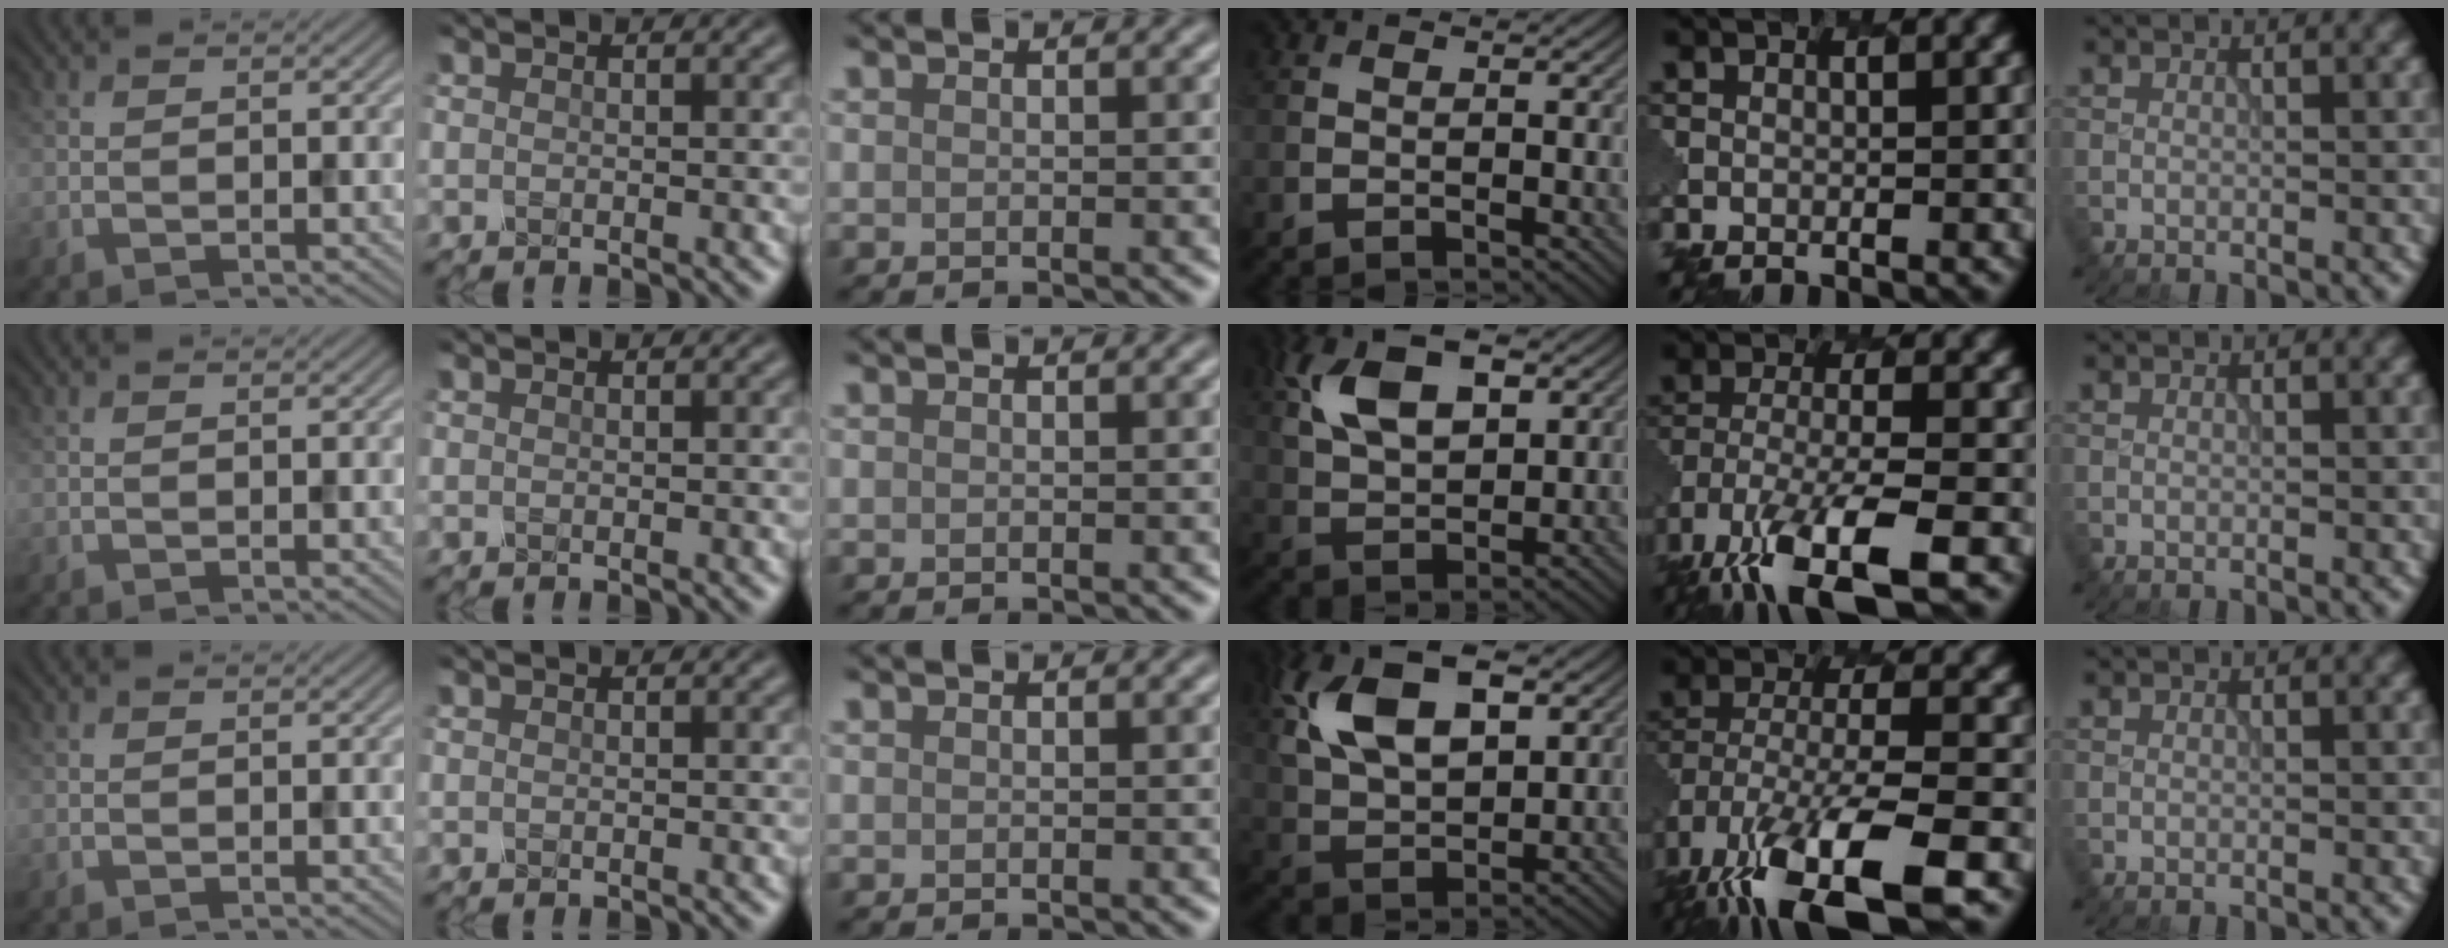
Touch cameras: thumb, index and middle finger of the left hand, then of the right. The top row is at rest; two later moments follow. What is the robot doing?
{"motion": "insert", "object": "pen bag"}